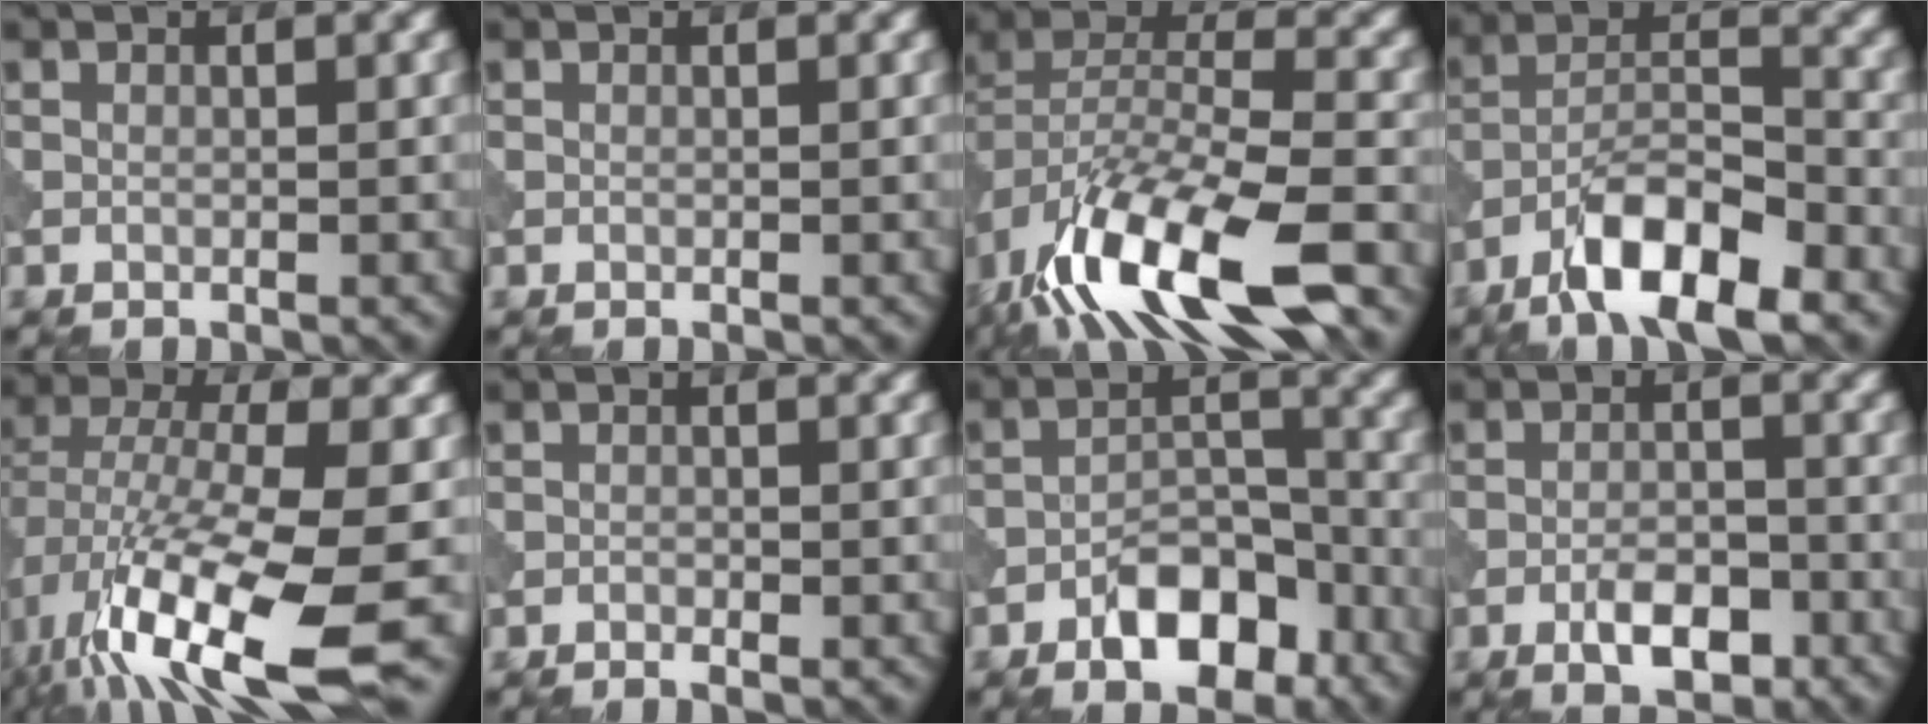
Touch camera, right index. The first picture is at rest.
{"total": 0.0}
{"total": 13.2, "force": [-8.2, 4.2, 9.4], "torque": [-0.183, -0.004, -0.156]}
{"total": 8.5, "force": [-5.6, 2.8, 5.8], "torque": [-0.092, 0.006, -0.107]}
{"total": 13.9, "force": [-5.1, 4.5, 12.1], "torque": [-0.239, -0.023, -0.080]}
{"total": 0.6, "force": [-0.4, 0.2, 0.4], "torque": [-0.005, -0.001, -0.008]}
{"total": 5.9, "force": [-3.7, 2.8, 3.7], "torque": [-0.047, 0.008, -0.064]}
{"total": 3.8, "force": [-2.1, 1.5, 2.8], "torque": [-0.041, 0.004, -0.039]}